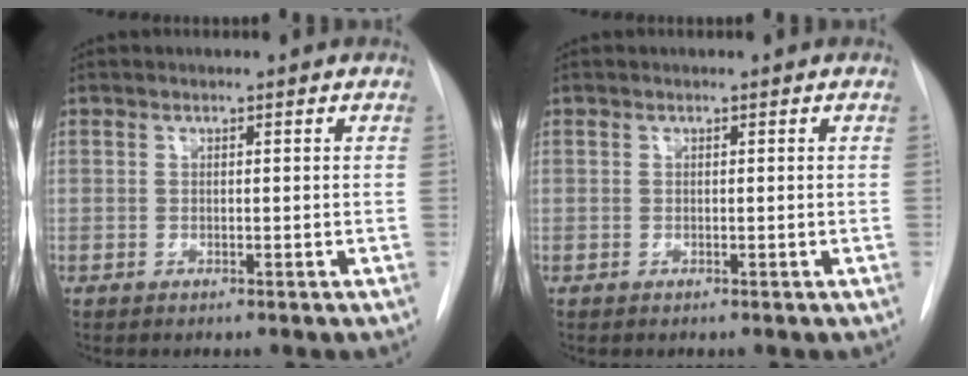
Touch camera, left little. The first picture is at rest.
{"total": 0.0}